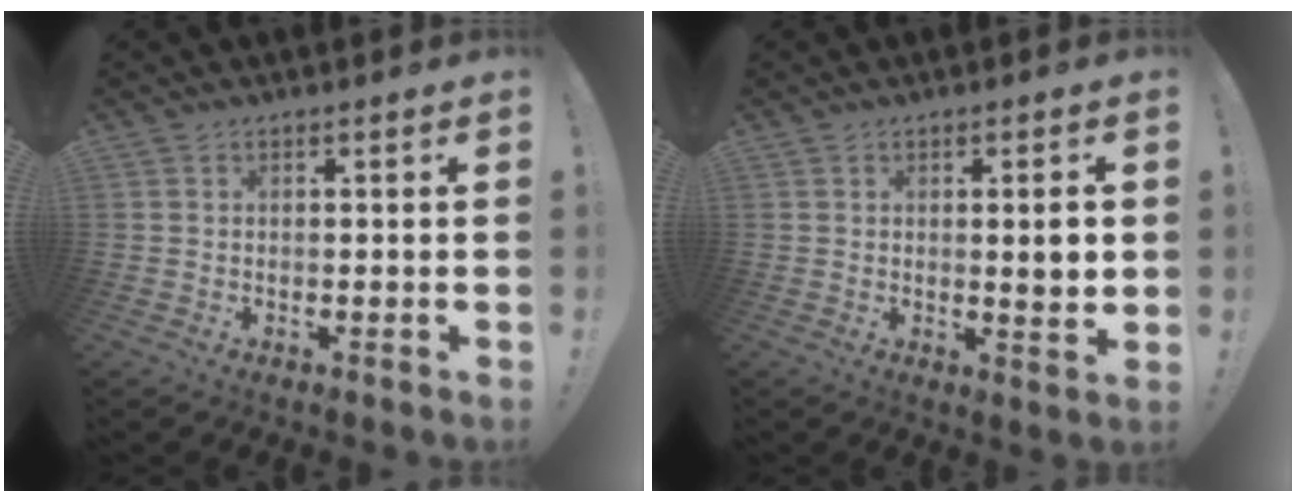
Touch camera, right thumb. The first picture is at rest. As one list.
[{"total": 4.9, "force": [0.5, 0.6, 4.9], "torque": [-0.072, -0.005, 0.001]}]